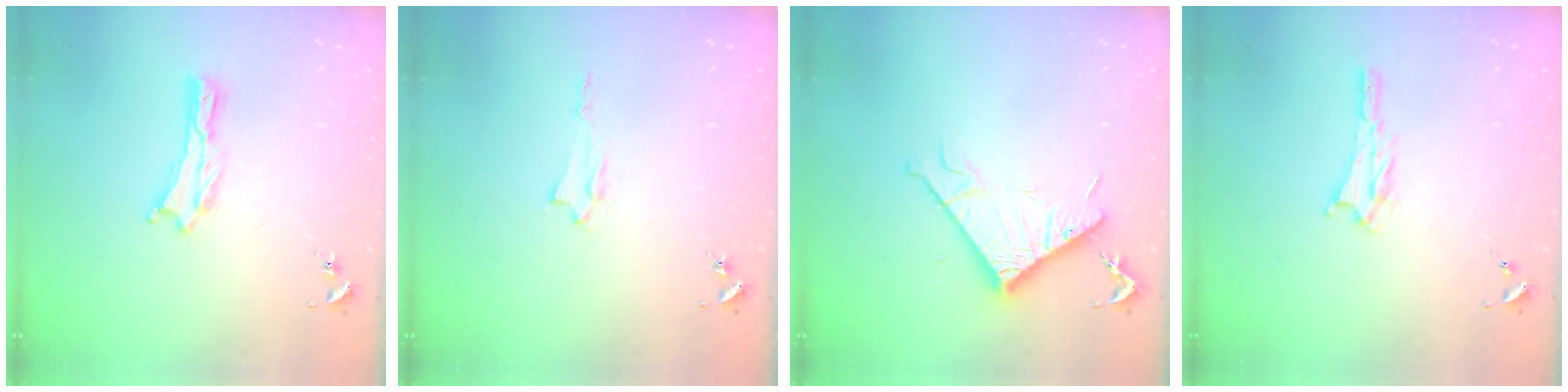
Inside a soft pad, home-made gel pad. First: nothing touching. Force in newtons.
{"total": 1.3, "press": 1.3, "slide": 0.2}
{"total": 8.3, "press": 8.3, "slide": 0.6}
{"total": 1.5, "press": 1.5, "slide": 0.3}